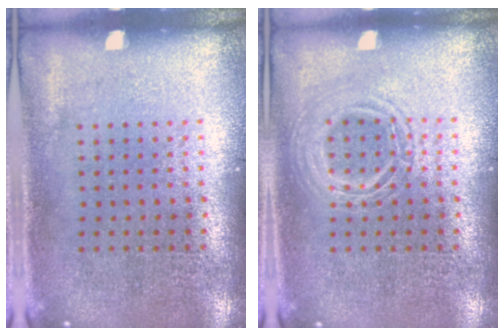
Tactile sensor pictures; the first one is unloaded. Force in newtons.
{"total": 2.0, "press": 2.0, "slide": 0.3}